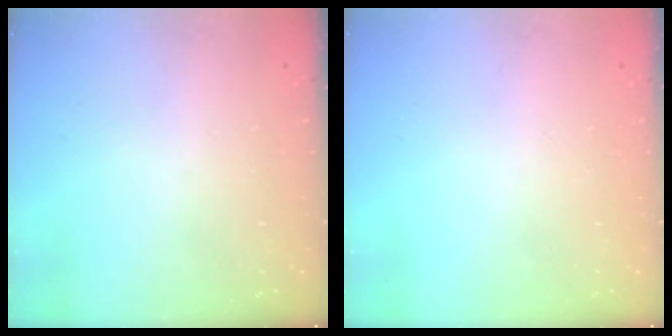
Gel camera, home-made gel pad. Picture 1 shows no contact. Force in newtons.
{"total": 0.0}